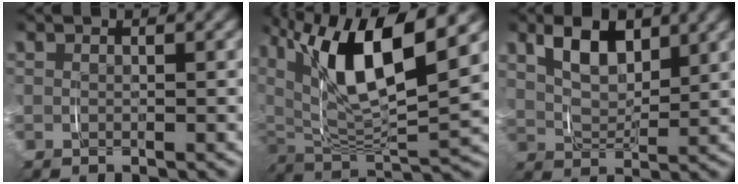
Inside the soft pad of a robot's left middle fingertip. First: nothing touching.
{"total": 12.1, "force": [4.4, 5.8, 9.7], "torque": [-0.184, 0.008, 0.071]}
{"total": 6.2, "force": [3.0, 3.7, 3.9], "torque": [-0.076, 0.000, 0.049]}